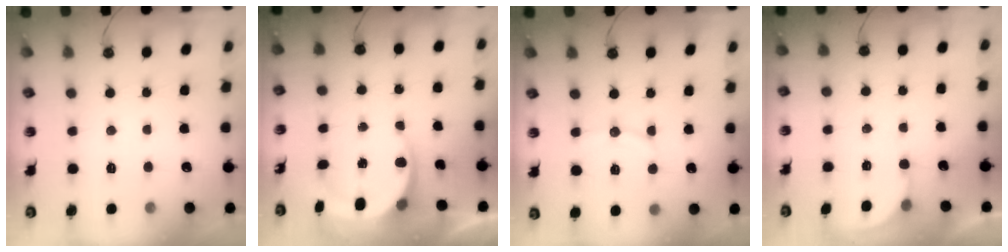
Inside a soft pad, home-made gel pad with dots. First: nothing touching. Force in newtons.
{"total": 6.2, "press": 6.0, "slide": 1.6}
{"total": 7.9, "press": 7.7, "slide": 1.7}
{"total": 2.2, "press": 2.2, "slide": 0.2}